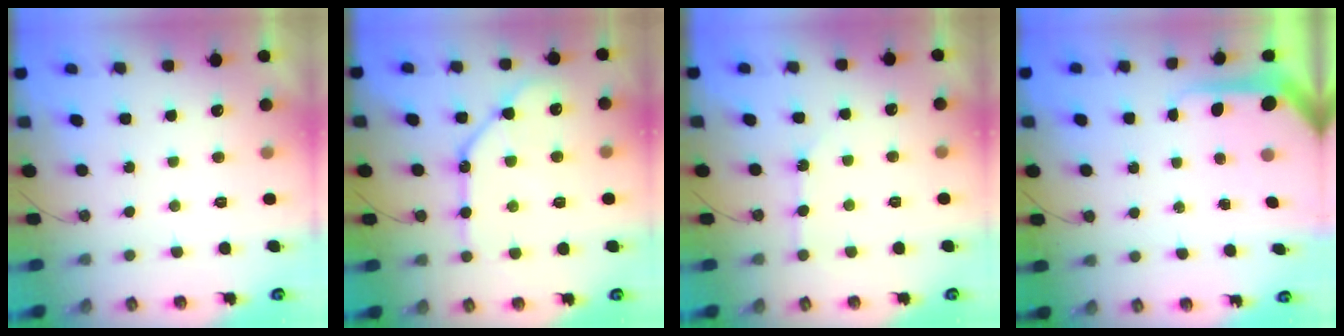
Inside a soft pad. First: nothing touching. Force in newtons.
{"total": 14.5, "press": 14.4, "slide": 1.8}
{"total": 2.7, "press": 2.7, "slide": 0.3}
{"total": 6.7, "press": 6.7, "slide": 0.3}